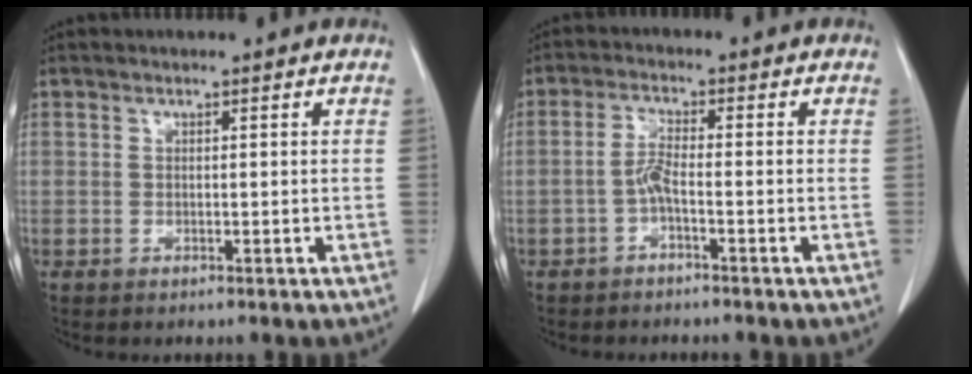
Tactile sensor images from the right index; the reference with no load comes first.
{"total": 2.7, "force": [-1.2, 0.2, 2.4], "torque": [-0.048, 0.003, -0.027]}